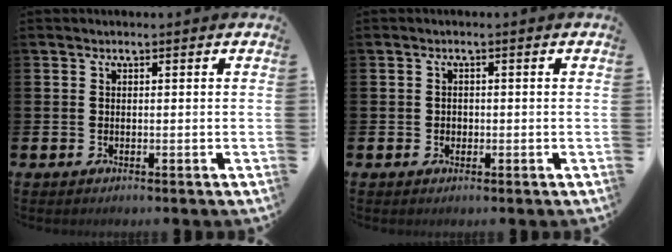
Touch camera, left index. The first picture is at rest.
{"total": 0.9, "force": [-0.2, 0.9, 0.2], "torque": [-0.003, 0.006, -0.007]}